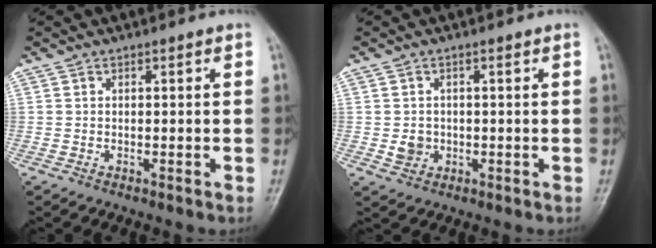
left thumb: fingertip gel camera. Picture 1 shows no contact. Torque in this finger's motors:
{"motor_torque": [-0.02, 0.01, 0.02, -0.05, 0.00]}